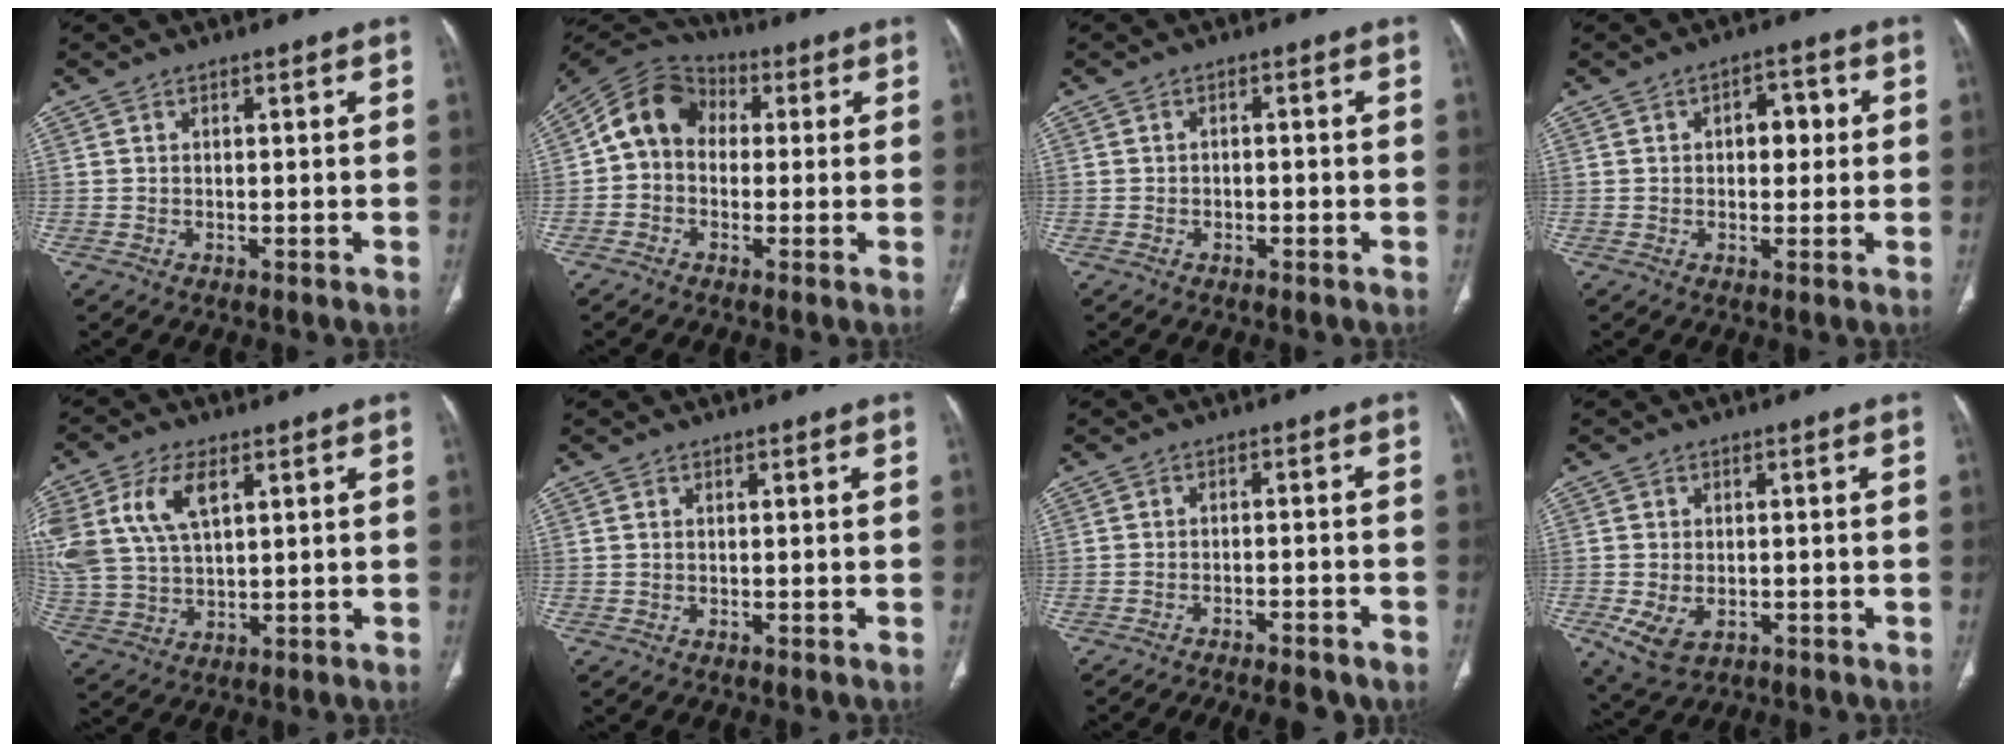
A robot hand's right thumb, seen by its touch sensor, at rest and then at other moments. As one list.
[{"total": 10.3, "force": [0.6, 8.4, 6.0], "torque": [-0.095, 0.035, -0.009]}, {"total": 1.3, "force": [-0.4, 0.9, 0.8], "torque": [-0.007, 0.005, -0.008]}, {"total": 5.4, "force": [0.9, 3.3, 4.2], "torque": [-0.035, 0.008, 0.010]}, {"total": 13.8, "force": [5.2, 7.6, 10.3], "torque": [-0.229, -0.003, 0.110]}, {"total": 0.0}, {"total": 11.2, "force": [-9.7, 2.8, 4.8], "torque": [-0.074, 0.039, -0.124]}, {"total": 5.8, "force": [-1.9, 3.8, 4.0], "torque": [-0.077, -0.001, -0.022]}]